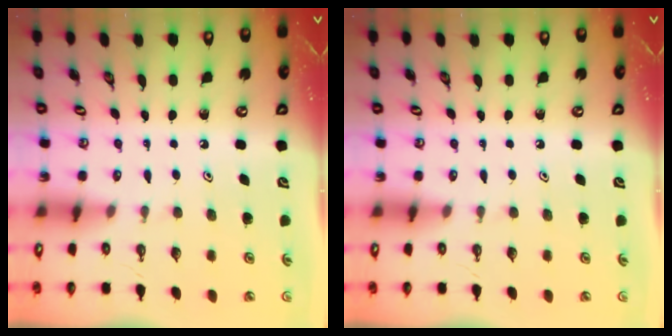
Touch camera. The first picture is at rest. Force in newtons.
{"total": 0.0}